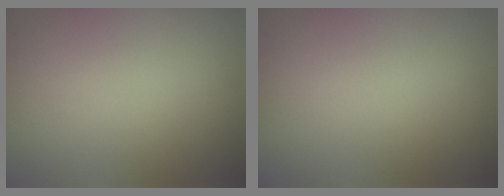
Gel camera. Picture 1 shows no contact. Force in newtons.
{"total": 0.0}